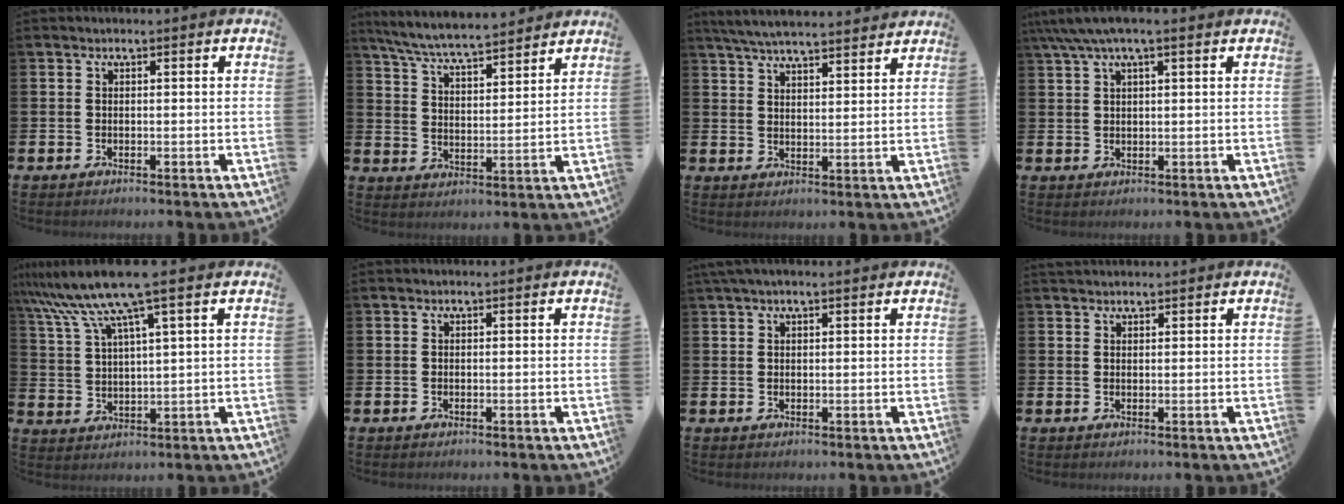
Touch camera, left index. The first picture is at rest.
{"total": 6.9, "force": [6.6, 0.4, 1.9], "torque": [-0.063, -0.041, 0.117]}
{"total": 5.7, "force": [5.5, 0.3, 1.2], "torque": [-0.043, -0.026, 0.101]}
{"total": 4.0, "force": [2.7, 0.8, 2.8], "torque": [-0.060, 0.000, 0.049]}
{"total": 10.3, "force": [7.6, 0.8, 6.9], "torque": [-0.157, -0.026, 0.132]}
{"total": 0.0}
{"total": 1.6, "force": [1.2, 0.2, 1.0], "torque": [-0.013, 0.001, 0.019]}
{"total": 1.4, "force": [1.3, 0.4, 0.1], "torque": [0.008, -0.002, 0.023]}